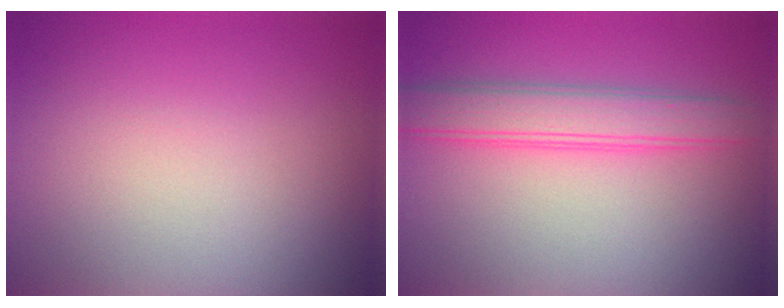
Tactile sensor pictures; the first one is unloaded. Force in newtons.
{"total": 4.0, "press": 4.0, "slide": 0.1}